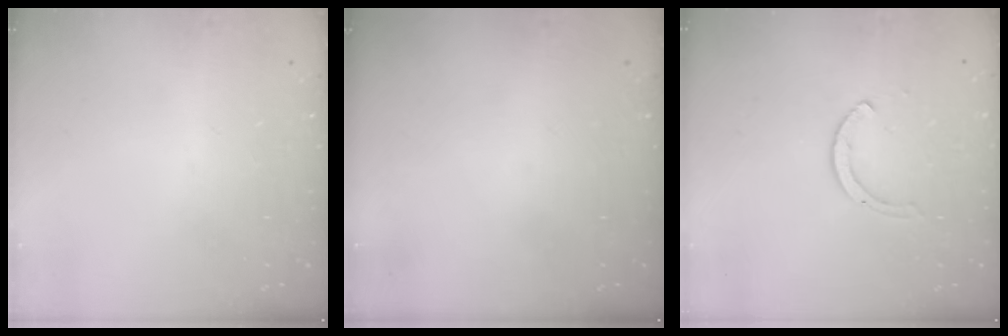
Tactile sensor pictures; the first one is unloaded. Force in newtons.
{"total": 0.0}
{"total": 2.6, "press": 2.6, "slide": 0.3}